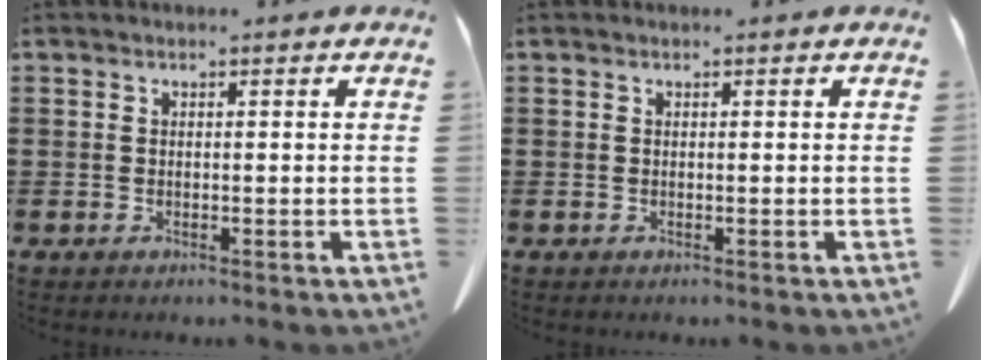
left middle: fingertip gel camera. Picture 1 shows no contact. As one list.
[{"total": 0.0}]